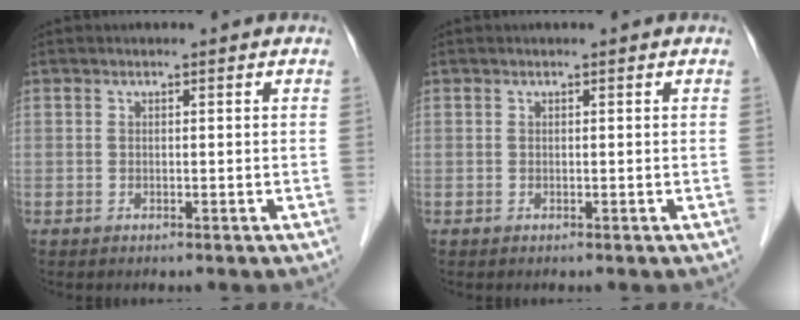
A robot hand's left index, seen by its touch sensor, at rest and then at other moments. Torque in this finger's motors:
{"motor_torque": [-0.01, -0.01, 0.00, 0.00]}